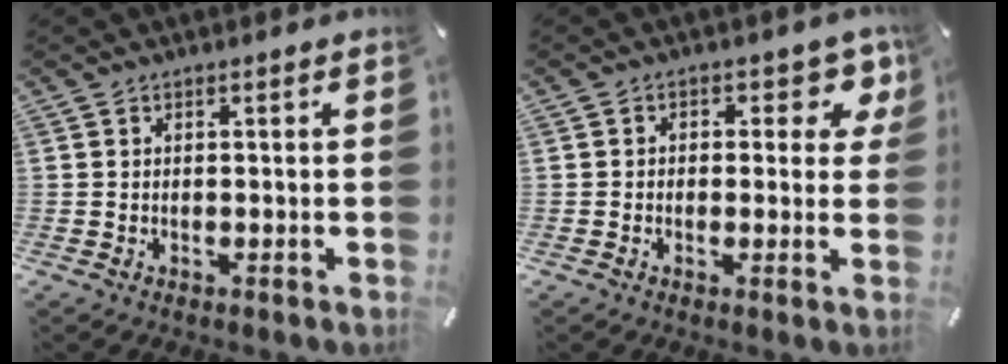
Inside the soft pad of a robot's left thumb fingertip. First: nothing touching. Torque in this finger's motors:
{"motor_torque": [0.29, -0.12, 0.11, 0.00, -0.08]}